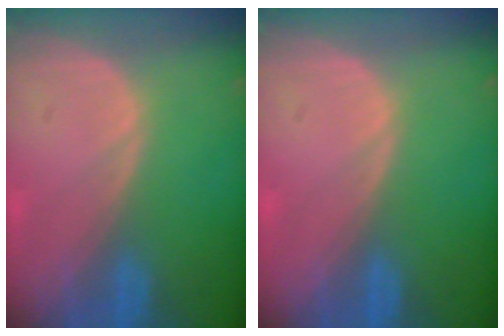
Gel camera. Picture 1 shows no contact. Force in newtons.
{"total": 0.0}